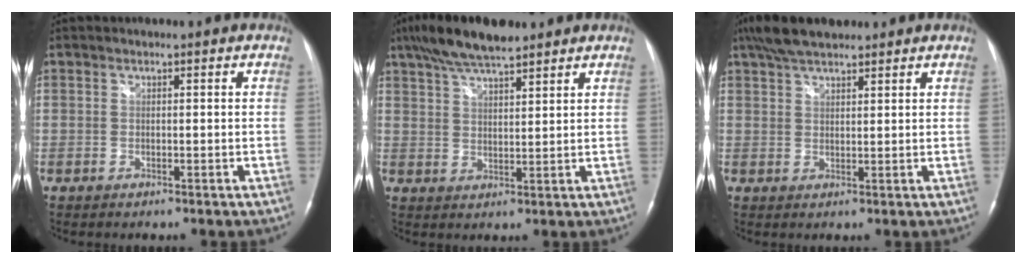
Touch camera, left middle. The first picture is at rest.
{"total": 10.1, "force": [8.0, 2.1, 5.8], "torque": [-0.108, 0.023, 0.141]}
{"total": 7.4, "force": [6.0, 2.3, 3.6], "torque": [-0.070, 0.027, 0.110]}